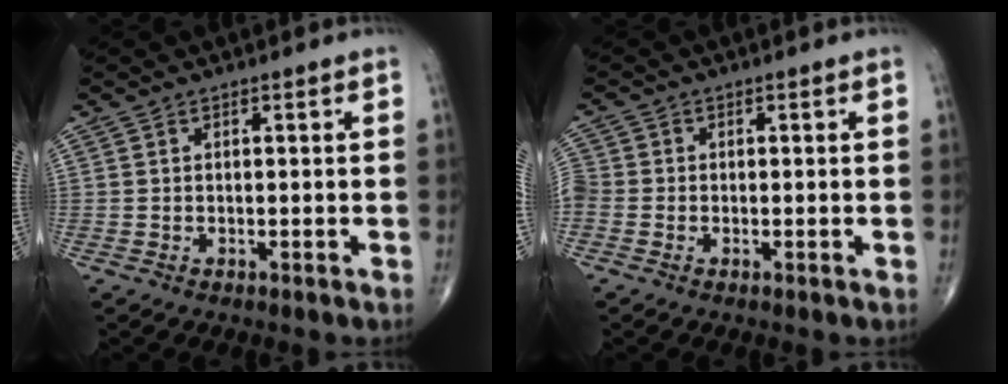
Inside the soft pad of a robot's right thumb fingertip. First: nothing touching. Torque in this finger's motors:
{"motor_torque": [-0.02, 0.60, 0.91, 0.09, 0.28]}